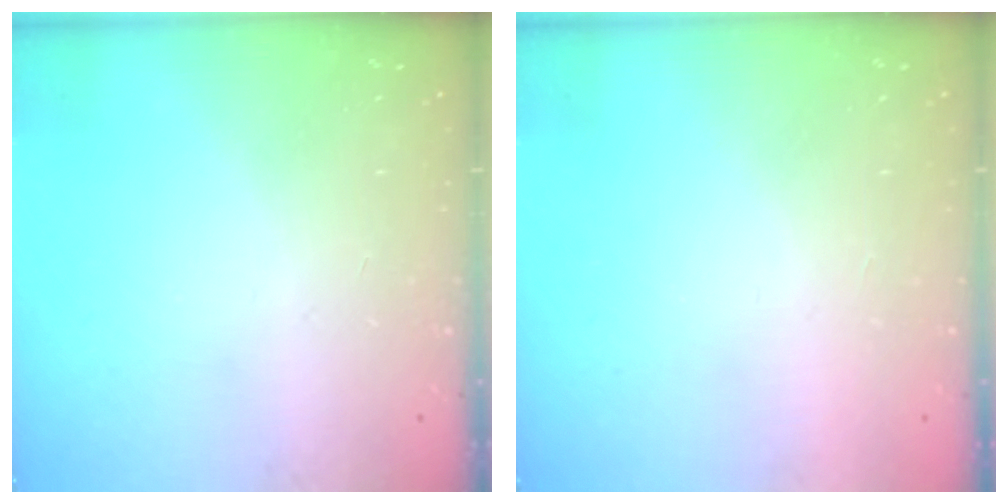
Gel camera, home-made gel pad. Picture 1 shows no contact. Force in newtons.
{"total": 1.6, "press": 1.6, "slide": 0.1}